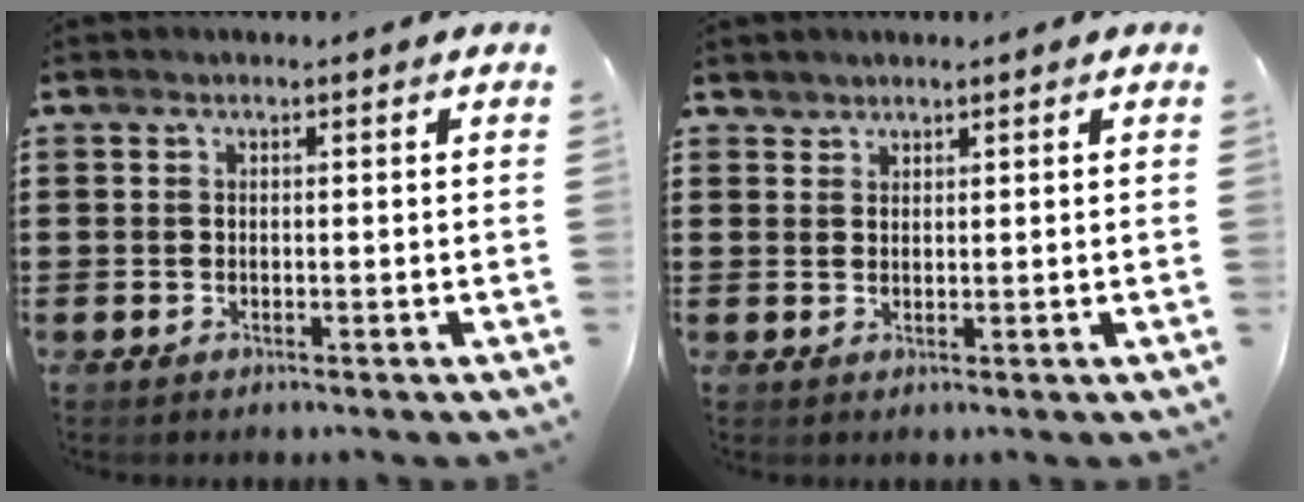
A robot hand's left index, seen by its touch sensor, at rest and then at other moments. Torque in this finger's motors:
{"motor_torque": [2.14, 0.00, -0.04, 0.00]}